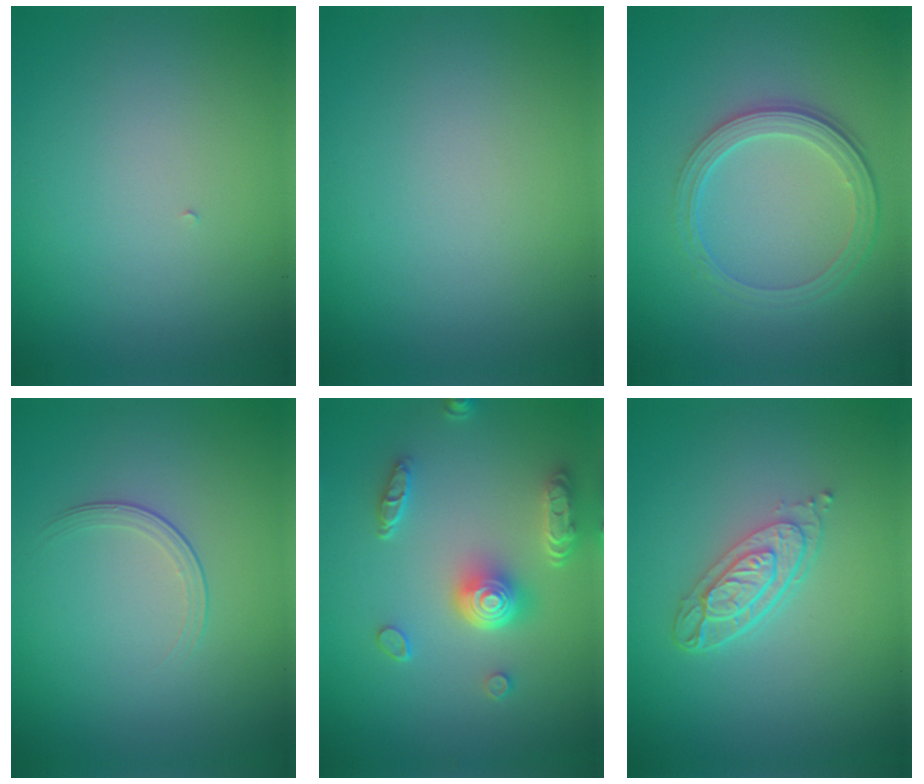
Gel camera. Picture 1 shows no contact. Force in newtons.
{"total": 0.0}
{"total": 4.0, "press": 2.9, "slide": 2.8}
{"total": 1.5, "press": 0.7, "slide": 1.4}
{"total": 5.2, "press": 4.0, "slide": 3.3}
{"total": 3.9, "press": 2.8, "slide": 2.6}